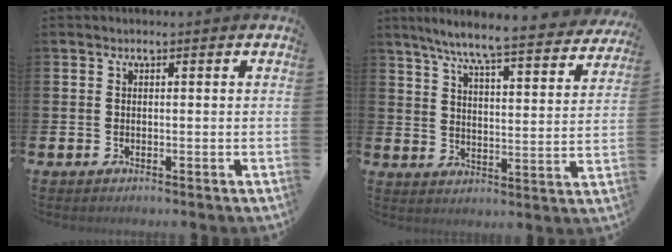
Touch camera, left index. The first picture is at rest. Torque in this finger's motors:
{"motor_torque": [1.12, -1.02, 0.71, 0.21]}